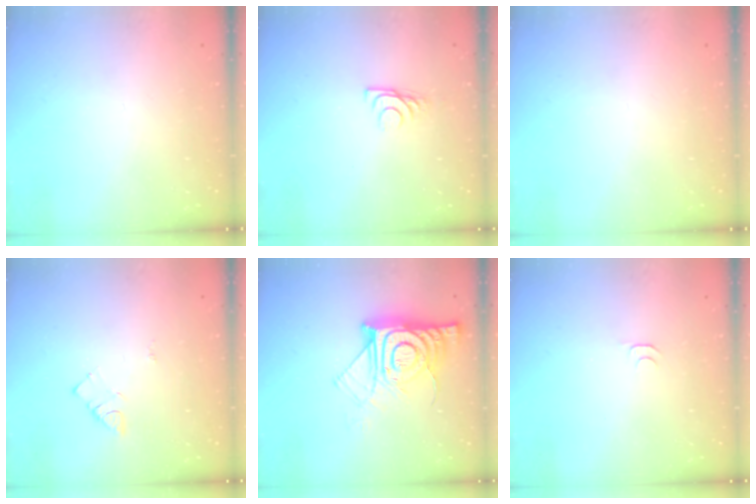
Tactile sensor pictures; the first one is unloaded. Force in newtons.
{"total": 6.8, "press": 6.8, "slide": 0.6}
{"total": 0.0}
{"total": 3.9, "press": 3.9, "slide": 0.5}
{"total": 15.1, "press": 15.0, "slide": 1.2}
{"total": 3.5, "press": 3.4, "slide": 0.4}